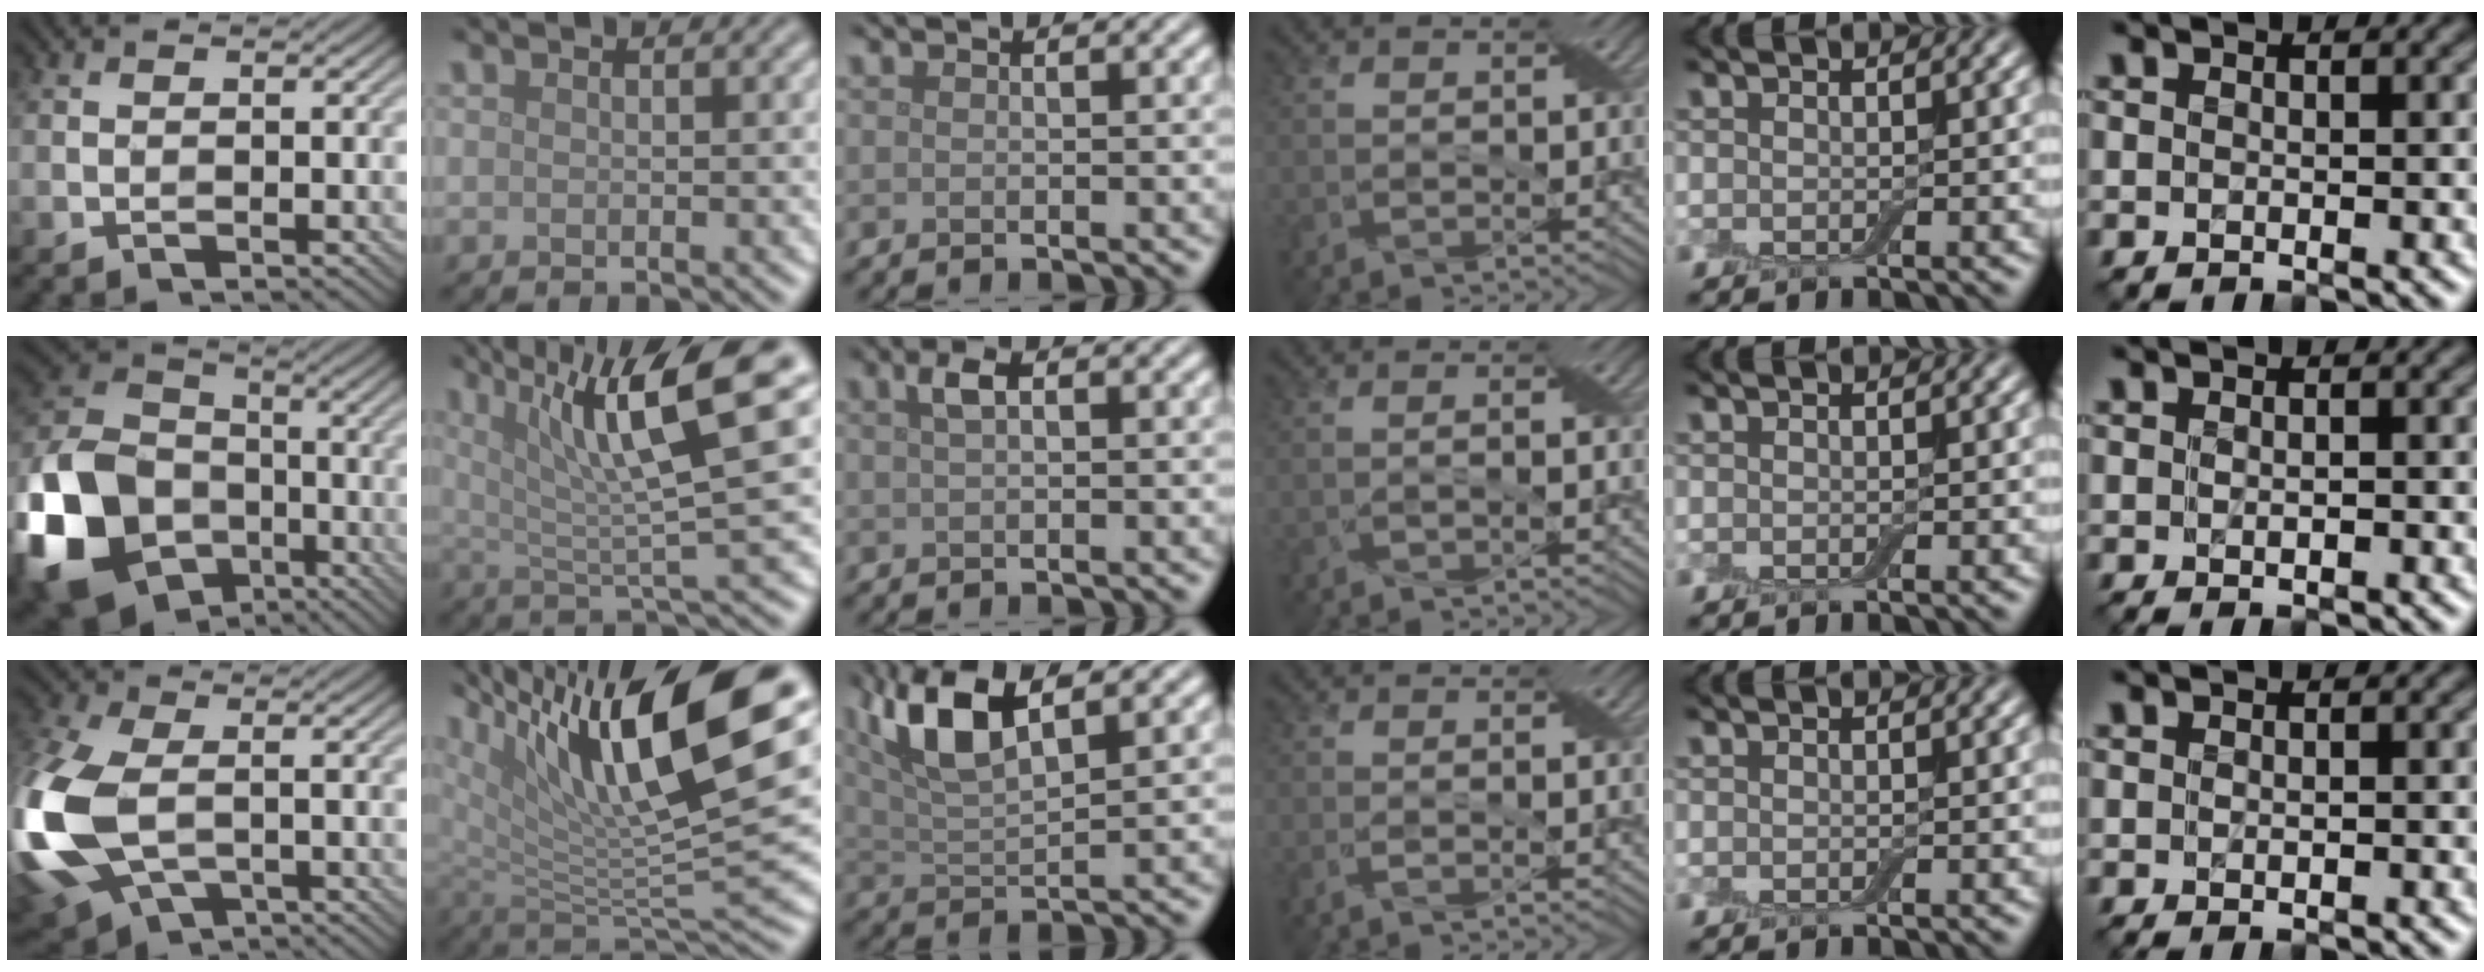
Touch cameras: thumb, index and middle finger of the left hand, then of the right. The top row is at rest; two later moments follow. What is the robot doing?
{"motion": "open", "object": "airpods case & airpods"}